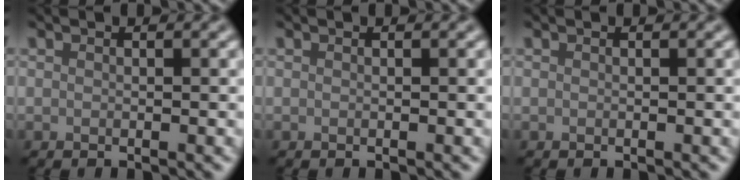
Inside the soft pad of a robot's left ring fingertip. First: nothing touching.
{"total": 0.0}
{"total": 0.0}